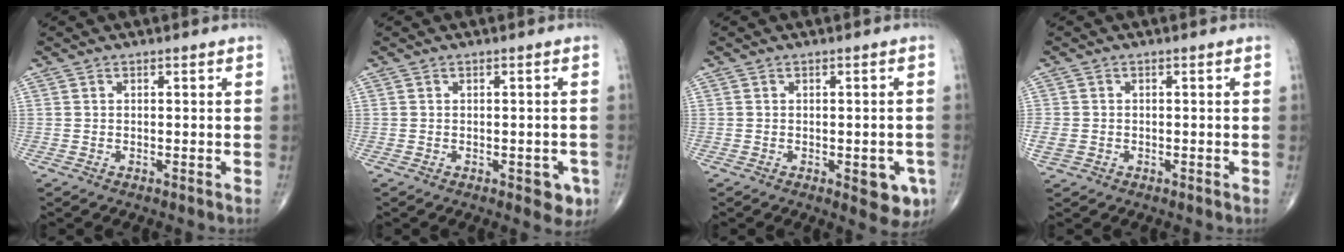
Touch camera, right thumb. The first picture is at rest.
{"total": 3.8, "force": [-1.5, 2.0, 2.9], "torque": [-0.011, 0.001, -0.016]}
{"total": 6.1, "force": [-2.1, 2.7, 5.0], "torque": [-0.037, -0.002, -0.020]}
{"total": 3.4, "force": [-0.8, 2.7, 1.9], "torque": [-0.056, 0.002, -0.011]}